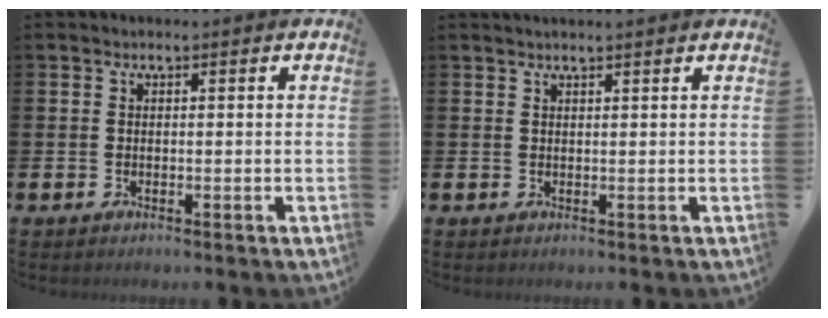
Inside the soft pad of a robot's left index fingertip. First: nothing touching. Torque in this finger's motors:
{"motor_torque": [0.91, -1.23, -0.04, 0.06]}